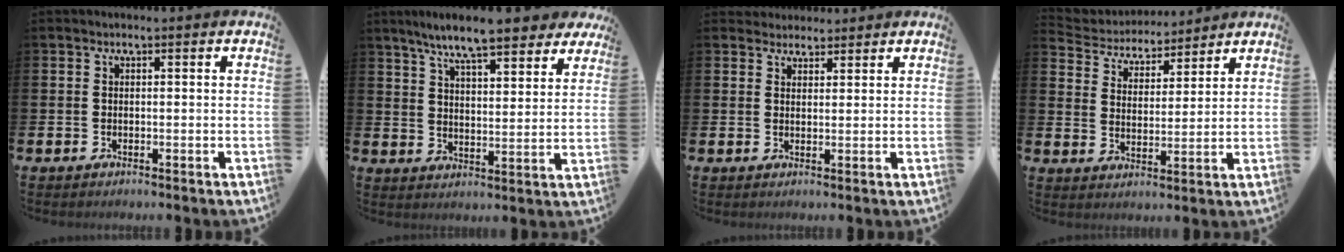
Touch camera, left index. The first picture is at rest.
{"total": 9.1, "force": [8.1, 1.2, 3.9], "torque": [-0.097, -0.036, 0.144]}
{"total": 2.9, "force": [2.6, 1.2, -0.3], "torque": [0.012, -0.012, 0.045]}
{"total": 4.7, "force": [4.5, 1.4, 0.0], "torque": [-0.025, -0.036, 0.074]}